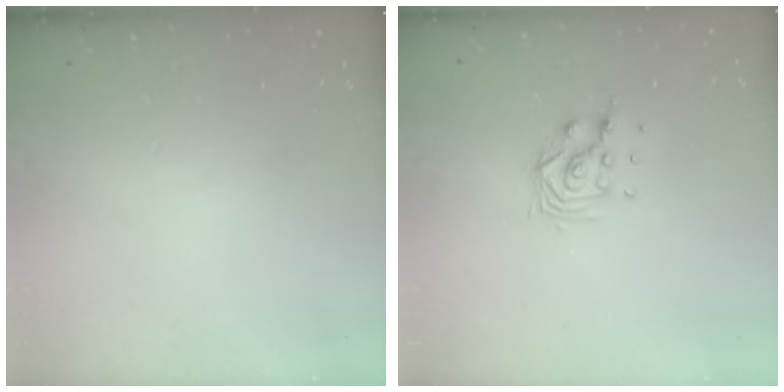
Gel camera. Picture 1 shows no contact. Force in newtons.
{"total": 8.6, "press": 8.5, "slide": 0.9}